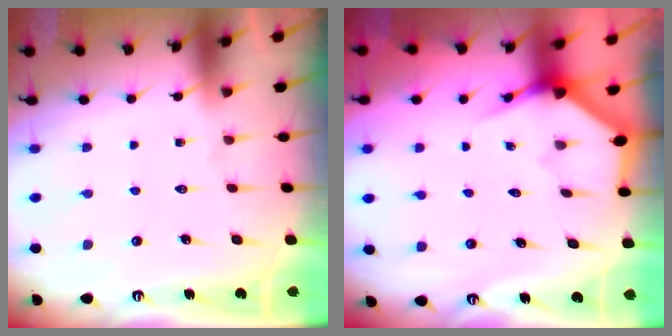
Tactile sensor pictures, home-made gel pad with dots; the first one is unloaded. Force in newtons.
{"total": 3.5, "press": 3.4, "slide": 0.2}